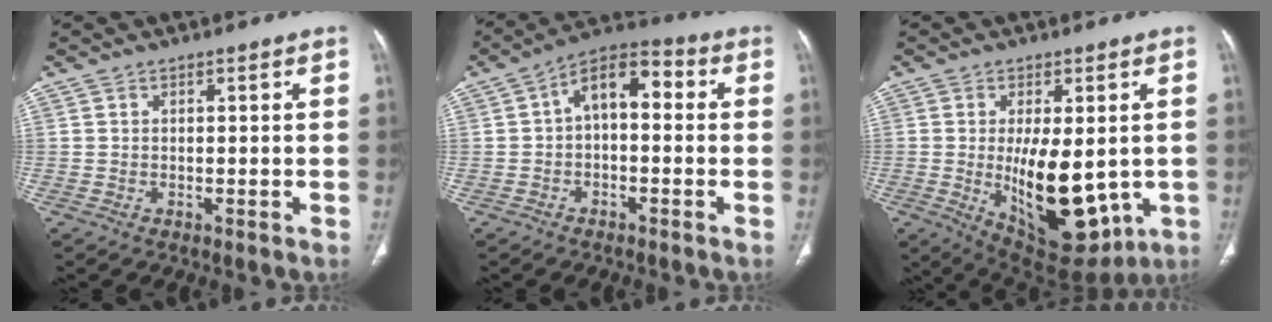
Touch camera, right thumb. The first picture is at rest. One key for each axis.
{"total": 9.5, "fx": 0.6, "fy": 5.4, "fz": 7.7, "tx": -0.102, "ty": 0.037, "tz": -0.005}
{"total": 17.3, "fx": -2.2, "fy": 8.2, "fz": 15.1, "tx": -0.208, "ty": -0.022, "tz": -0.004}